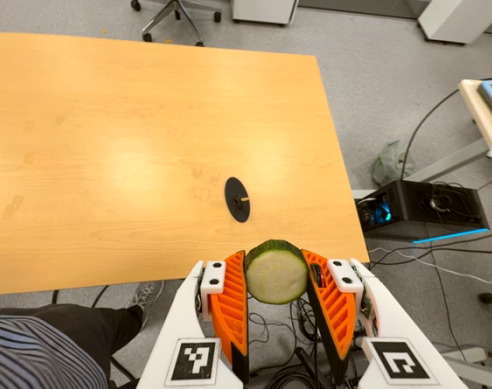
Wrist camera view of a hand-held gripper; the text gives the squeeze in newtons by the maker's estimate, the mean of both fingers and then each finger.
{"total": 11.7, "left": 12.4, "right": 11.0}